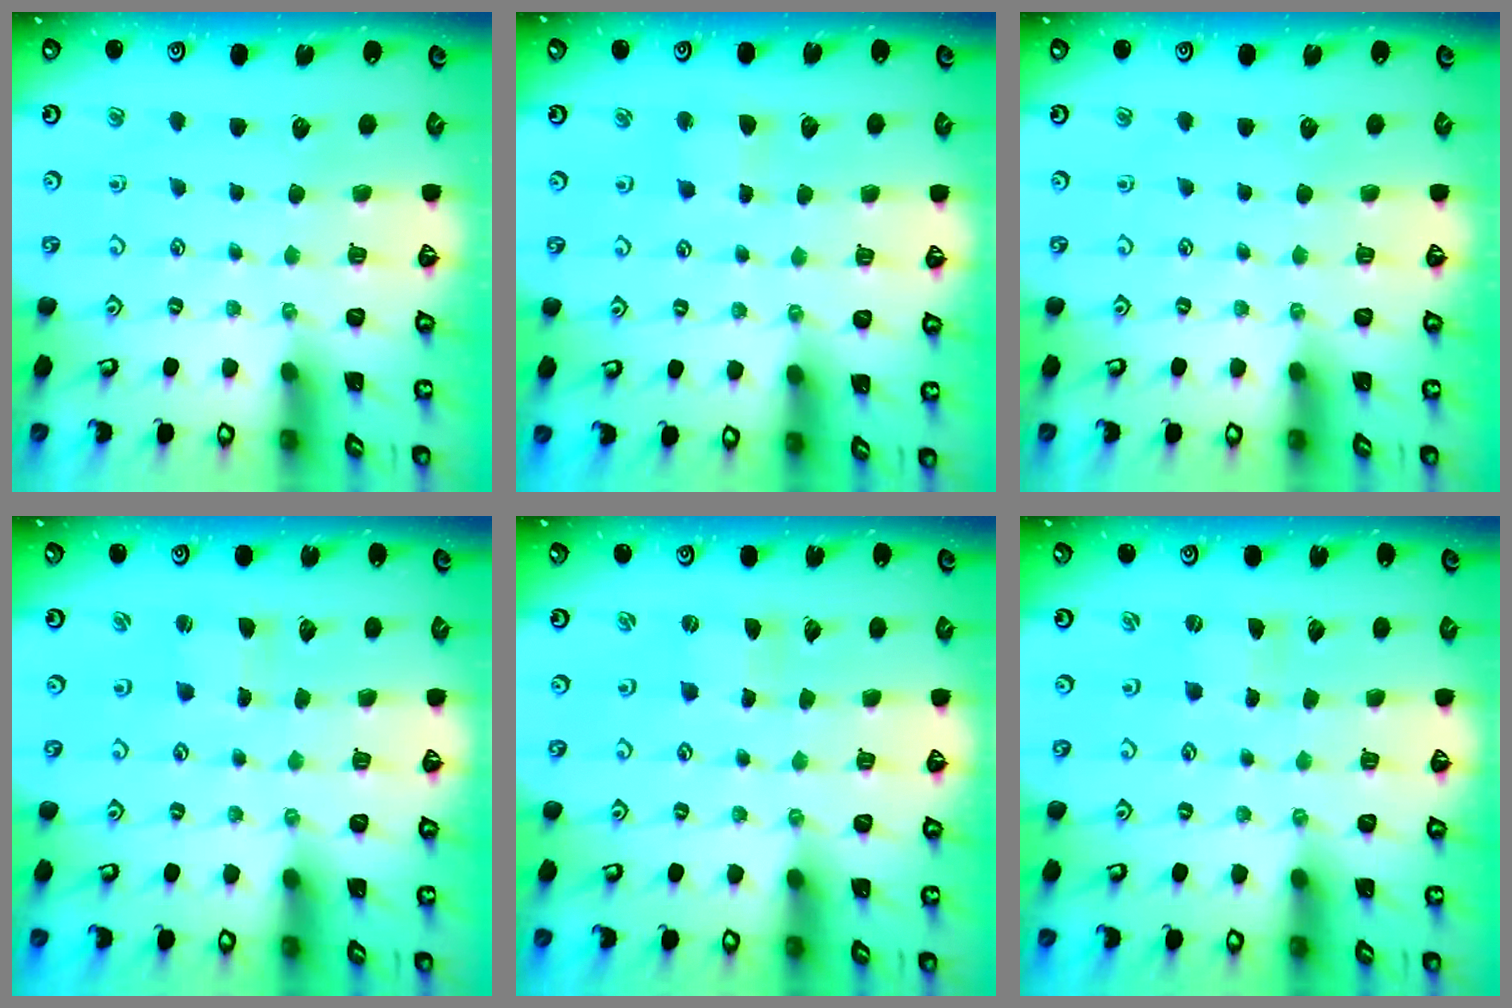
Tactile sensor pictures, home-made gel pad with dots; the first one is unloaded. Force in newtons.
{"total": 2.7, "press": 2.6, "slide": 0.3}
{"total": 0.0}
{"total": 0.7, "press": 0.7, "slide": 0.0}
{"total": 0.0}
{"total": 0.0}